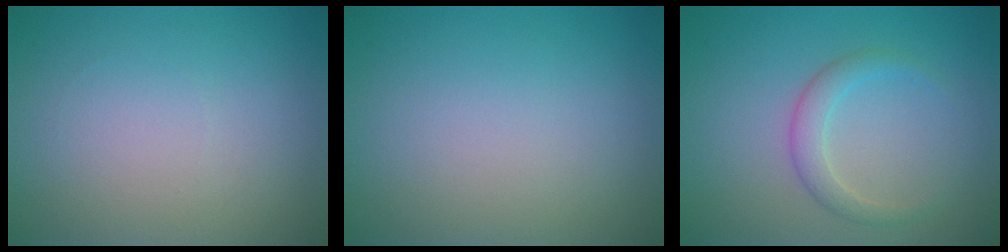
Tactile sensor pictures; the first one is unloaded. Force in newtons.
{"total": 0.0}
{"total": 2.0, "press": 2.0, "slide": 0.1}